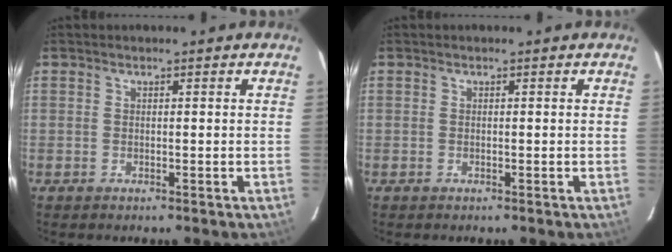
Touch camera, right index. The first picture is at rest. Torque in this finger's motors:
{"motor_torque": [-0.01, -0.01, 0.00, 0.01]}